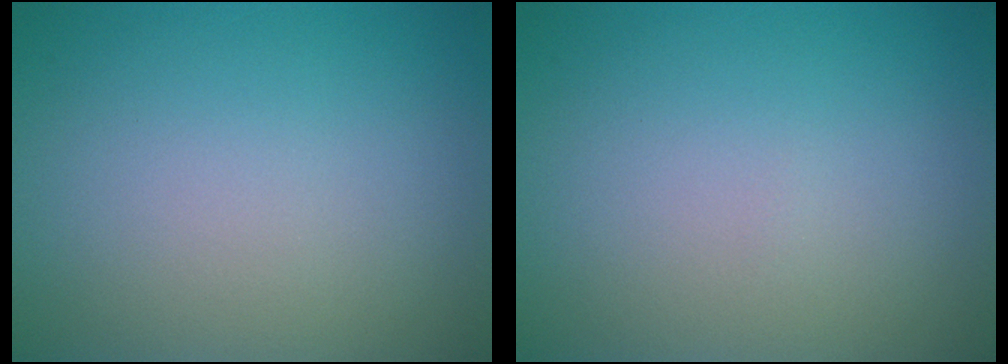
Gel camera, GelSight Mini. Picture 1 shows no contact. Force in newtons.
{"total": 0.0}